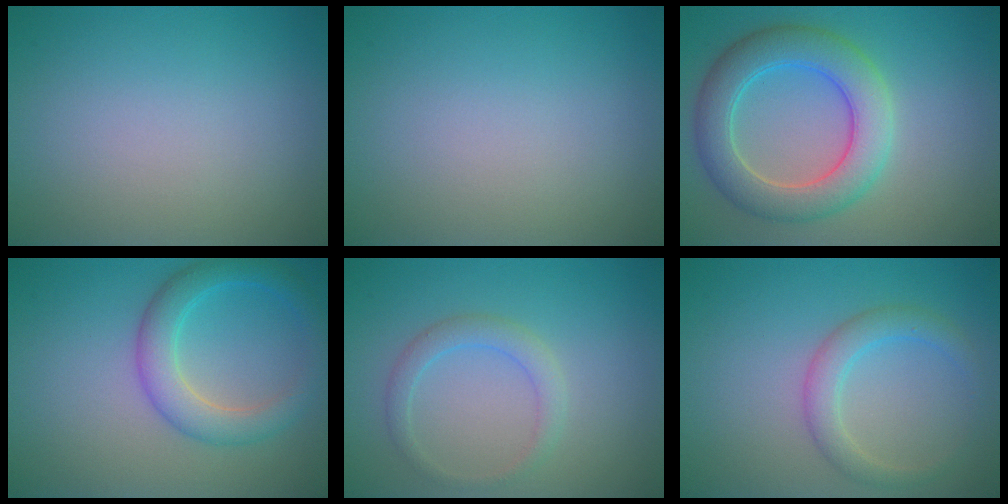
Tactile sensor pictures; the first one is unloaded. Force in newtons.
{"total": 0.0}
{"total": 6.2, "press": 6.2, "slide": 0.4}
{"total": 4.1, "press": 4.1, "slide": 0.2}
{"total": 2.0, "press": 2.0, "slide": 0.3}
{"total": 2.7, "press": 2.7, "slide": 0.2}